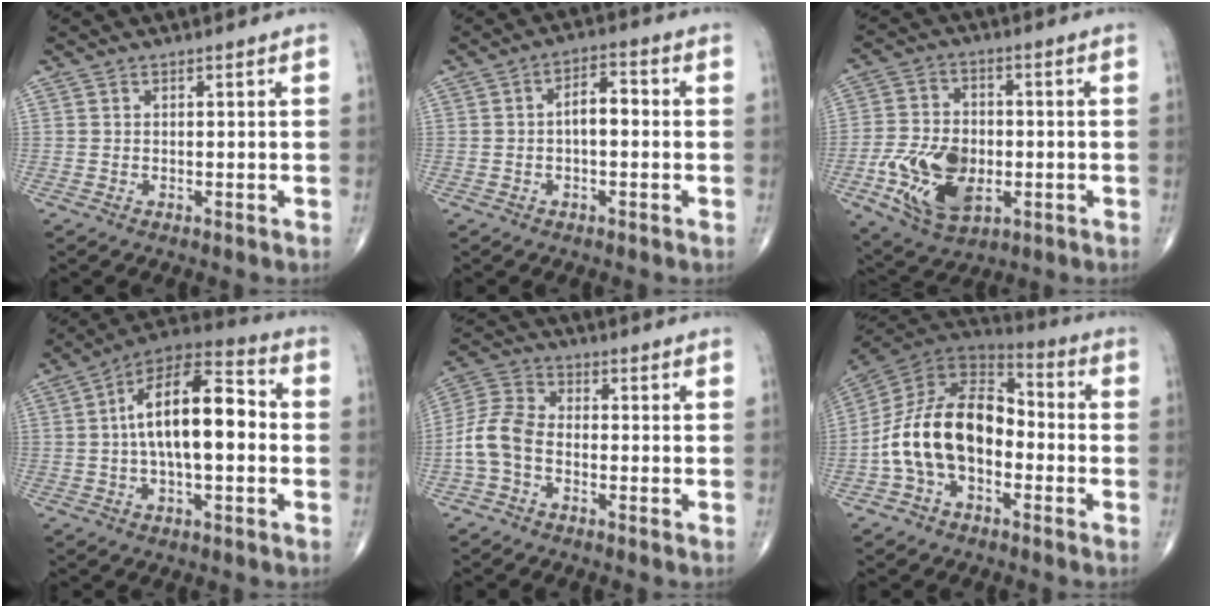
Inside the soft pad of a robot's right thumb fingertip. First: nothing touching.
{"total": 5.1, "force": [-0.2, 2.5, 4.5], "torque": [-0.066, 0.022, -0.011]}
{"total": 14.6, "force": [-3.6, 9.1, 10.8], "torque": [-0.189, 0.005, -0.059]}
{"total": 17.1, "force": [0.3, 7.5, 15.4], "torque": [-0.247, 0.041, -0.008]}
{"total": 7.9, "force": [-2.3, 5.1, 5.6], "torque": [-0.116, 0.025, -0.059]}
{"total": 17.8, "force": [-3.6, 11.3, 13.4], "torque": [-0.231, 0.054, -0.072]}